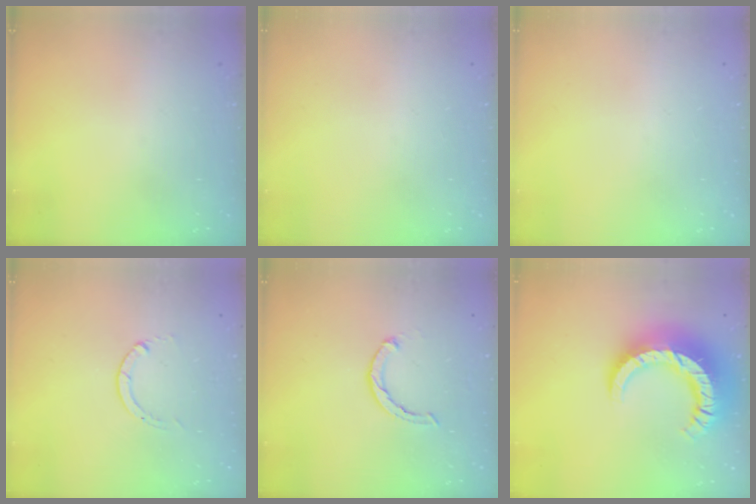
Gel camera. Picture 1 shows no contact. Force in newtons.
{"total": 0.0}
{"total": 0.0}
{"total": 0.0}
{"total": 3.1, "press": 3.0, "slide": 0.5}
{"total": 18.8, "press": 18.7, "slide": 2.1}